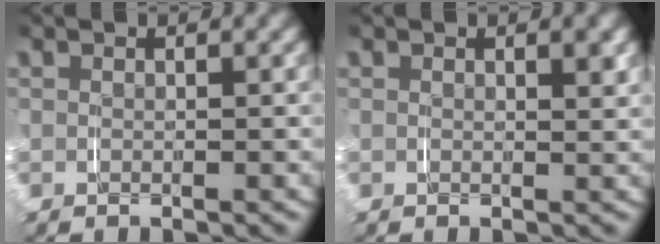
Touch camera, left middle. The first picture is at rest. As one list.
[{"total": 0.8, "force": [0.4, 0.1, 0.6], "torque": [-0.006, 0.000, 0.006]}]